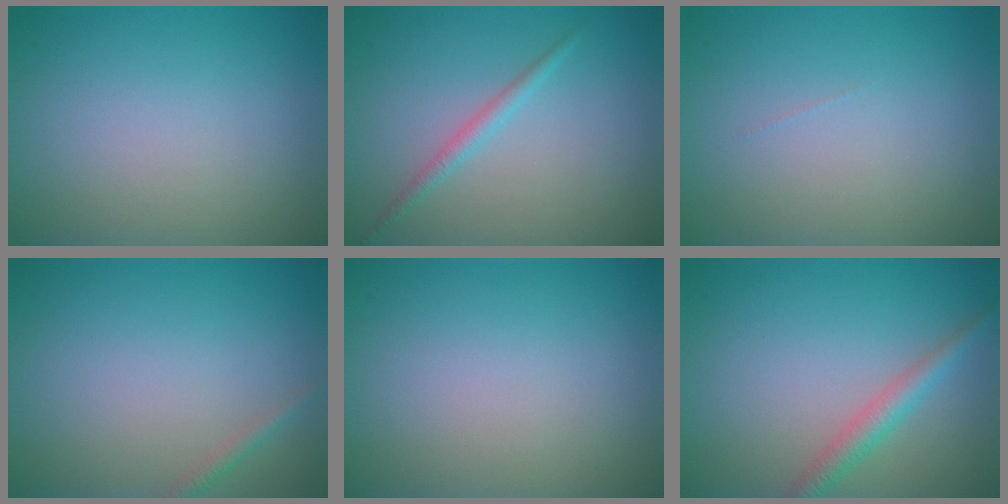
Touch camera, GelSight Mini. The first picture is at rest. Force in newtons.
{"total": 1.3, "press": 1.3, "slide": 0.1}
{"total": 0.0}
{"total": 0.9, "press": 0.9, "slide": 0.0}
{"total": 0.0}
{"total": 2.3, "press": 2.3, "slide": 0.1}